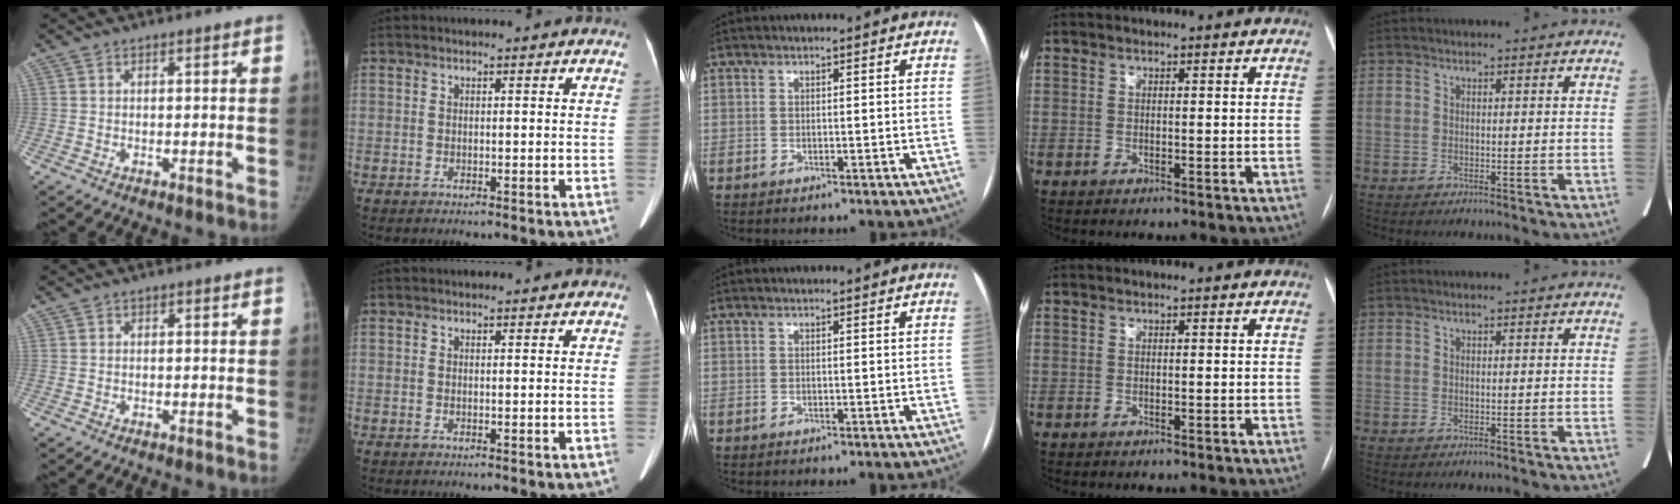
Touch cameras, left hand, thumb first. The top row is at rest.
{"index": {"total": 1.0, "force": [0.9, 0.3, 0.4], "torque": [-0.008, -0.001, 0.009]}}